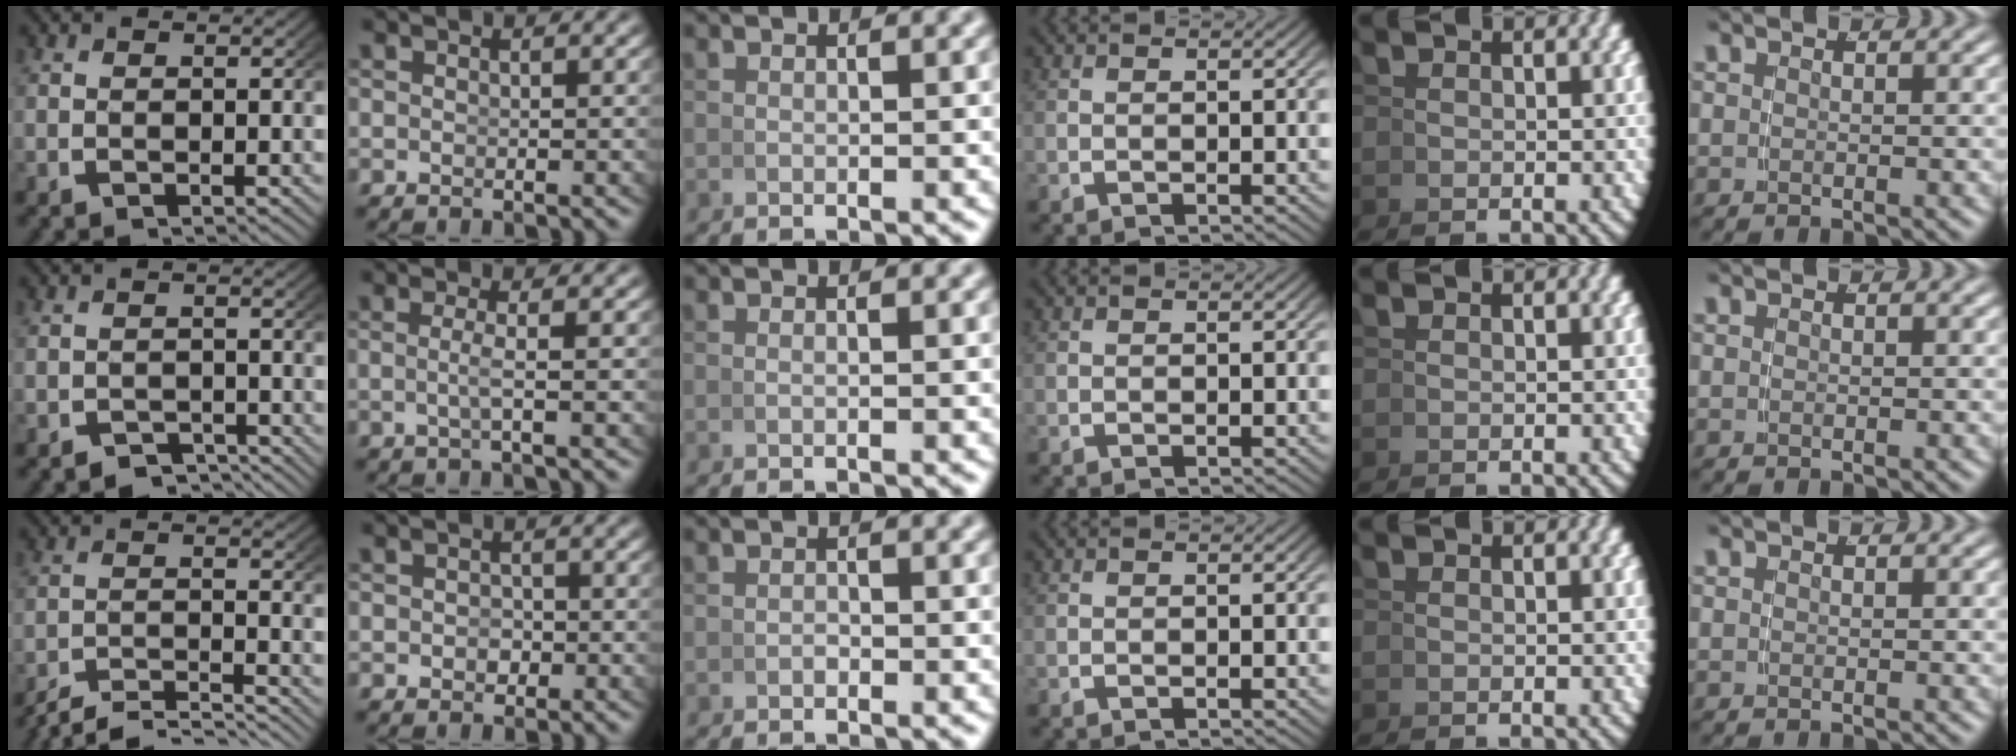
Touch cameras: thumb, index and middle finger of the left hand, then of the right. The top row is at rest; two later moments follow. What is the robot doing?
{"motion": "grasp_and_lifting", "object": "whiteboard"}